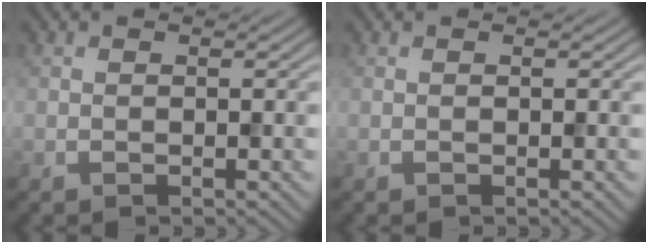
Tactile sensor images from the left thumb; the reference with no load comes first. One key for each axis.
{"total": 0.0}